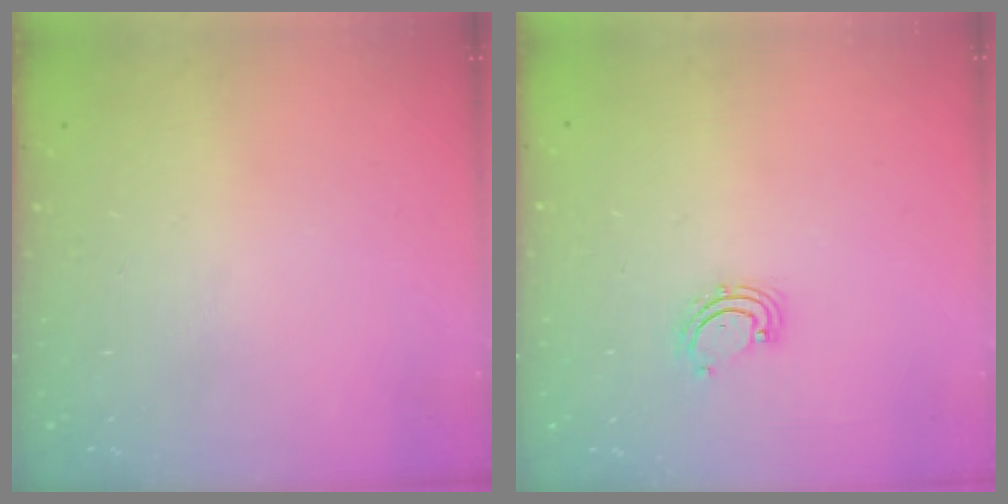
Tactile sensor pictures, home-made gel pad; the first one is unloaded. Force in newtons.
{"total": 2.9, "press": 2.9, "slide": 0.4}